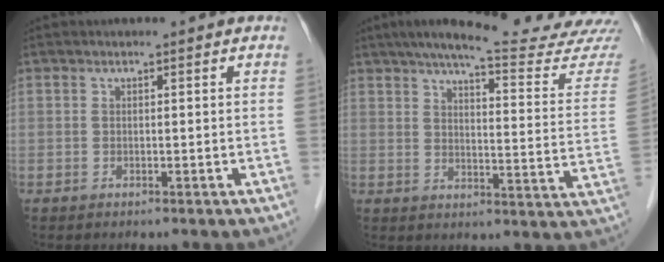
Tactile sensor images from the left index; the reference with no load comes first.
{"total": 21.5, "force": [19.6, -0.5, 8.9], "torque": [-0.124, -0.072, 0.239]}